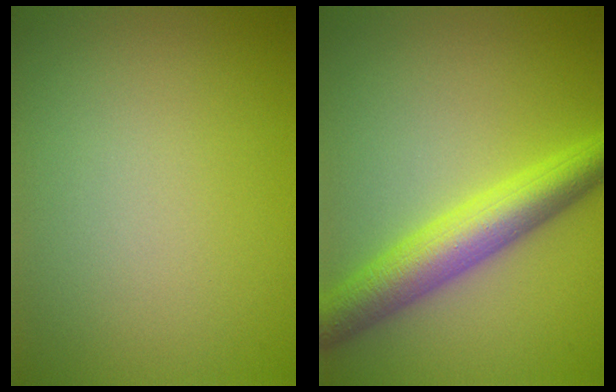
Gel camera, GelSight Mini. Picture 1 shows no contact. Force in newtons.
{"total": 6.1, "press": 6.1, "slide": 0.1}